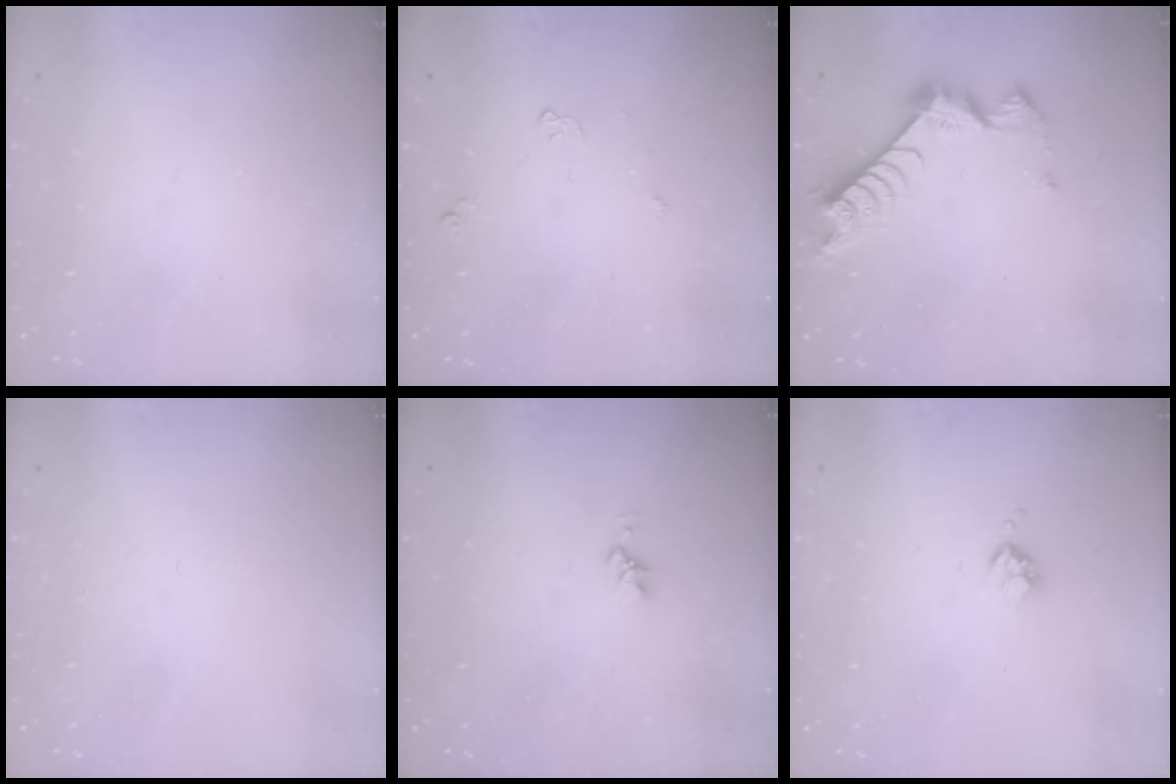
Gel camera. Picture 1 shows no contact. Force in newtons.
{"total": 3.4, "press": 3.4, "slide": 0.6}
{"total": 8.2, "press": 8.2, "slide": 0.5}
{"total": 0.0}
{"total": 3.0, "press": 3.0, "slide": 0.4}
{"total": 3.6, "press": 3.6, "slide": 0.4}